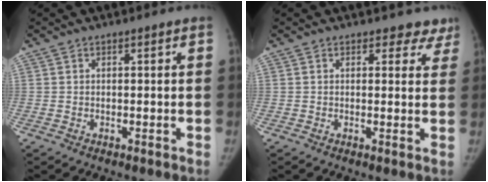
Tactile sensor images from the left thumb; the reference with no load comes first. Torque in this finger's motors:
{"motor_torque": [-0.05, 0.05, -0.20, 0.37, -0.09]}